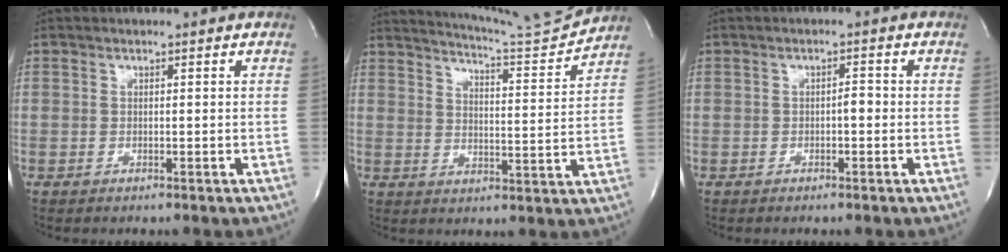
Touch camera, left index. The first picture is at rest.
{"total": 11.8, "force": [11.5, -2.0, 1.9], "torque": [-0.037, -0.044, 0.166]}
{"total": 1.2, "force": [-0.3, 0.4, 1.1], "torque": [-0.014, 0.004, -0.006]}